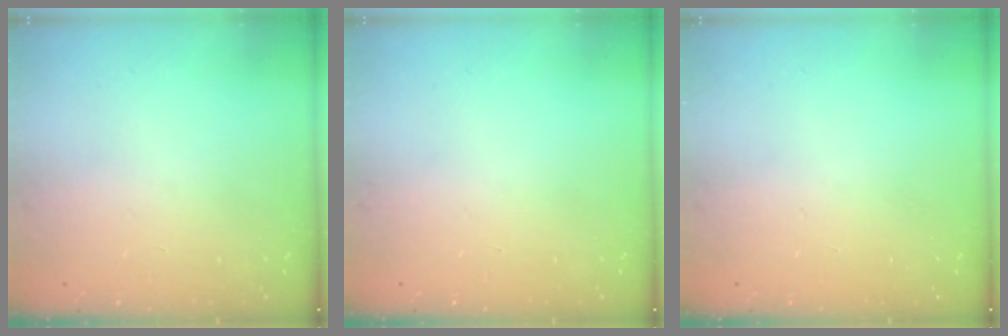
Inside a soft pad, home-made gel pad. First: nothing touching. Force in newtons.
{"total": 0.0}
{"total": 0.0}